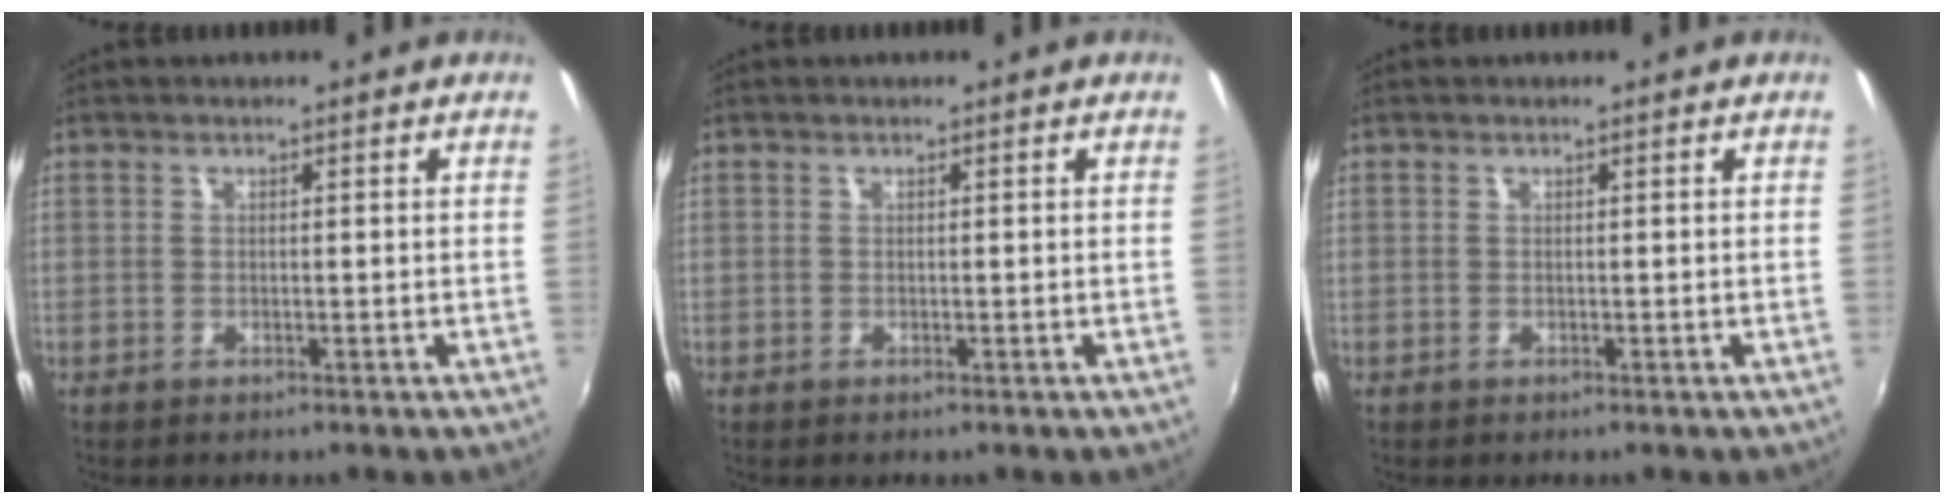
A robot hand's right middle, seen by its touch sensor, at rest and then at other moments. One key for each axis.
{"total": 0.0}
{"total": 0.0}